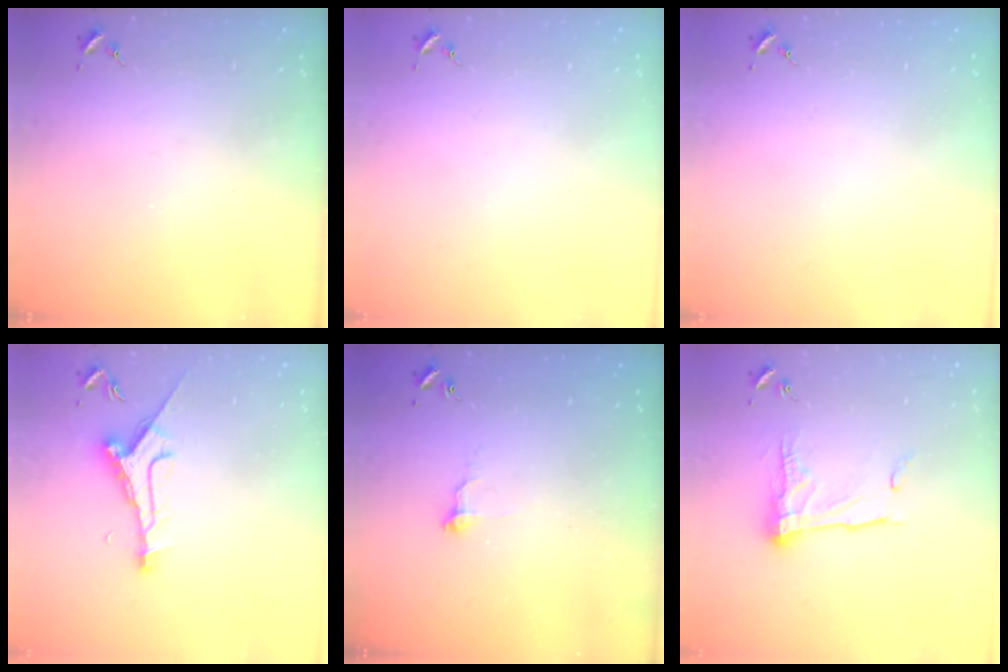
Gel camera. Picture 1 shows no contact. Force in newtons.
{"total": 0.0}
{"total": 0.0}
{"total": 9.4, "press": 9.4, "slide": 0.8}
{"total": 7.5, "press": 7.5, "slide": 0.7}
{"total": 13.3, "press": 13.3, "slide": 1.1}